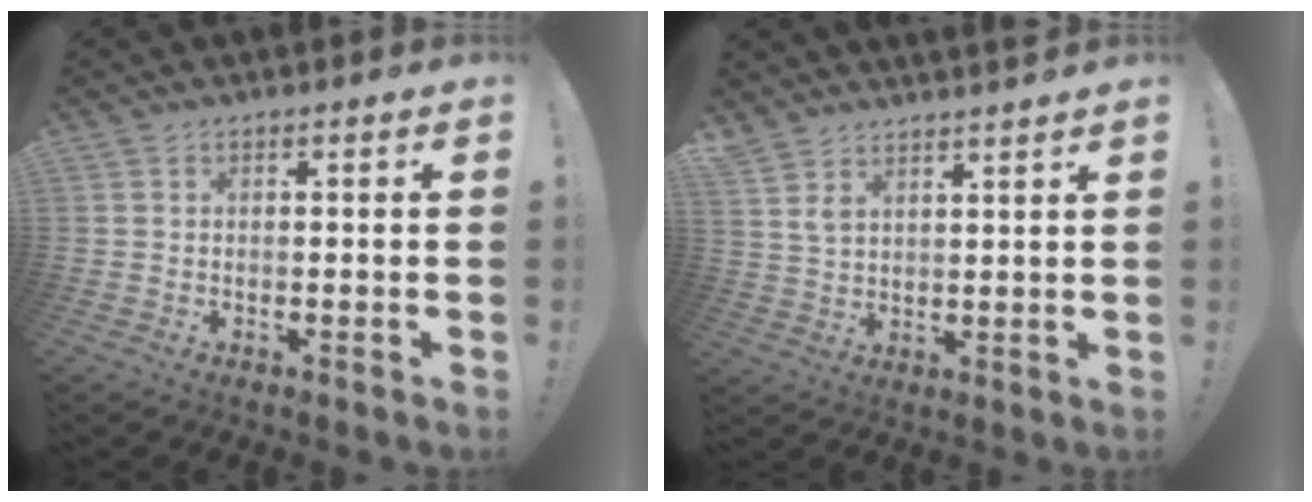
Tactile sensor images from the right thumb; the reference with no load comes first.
{"total": 4.5, "force": [4.1, 1.1, 1.8], "torque": [-0.039, -0.021, 0.077]}